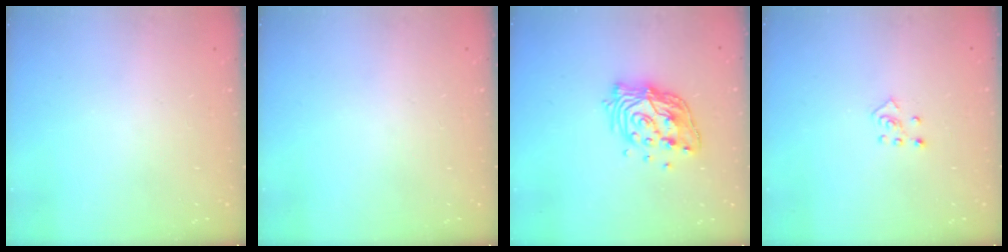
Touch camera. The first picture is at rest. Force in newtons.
{"total": 0.0}
{"total": 14.4, "press": 14.3, "slide": 1.0}
{"total": 4.7, "press": 4.6, "slide": 0.6}